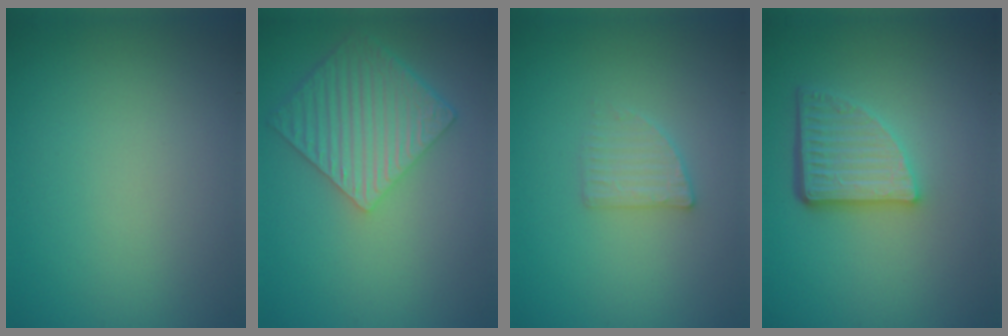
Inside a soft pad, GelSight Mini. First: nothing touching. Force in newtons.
{"total": 6.1, "press": 4.5, "slide": 4.1}
{"total": 1.9, "press": 1.9, "slide": 0.4}
{"total": 5.0, "press": 3.5, "slide": 3.6}